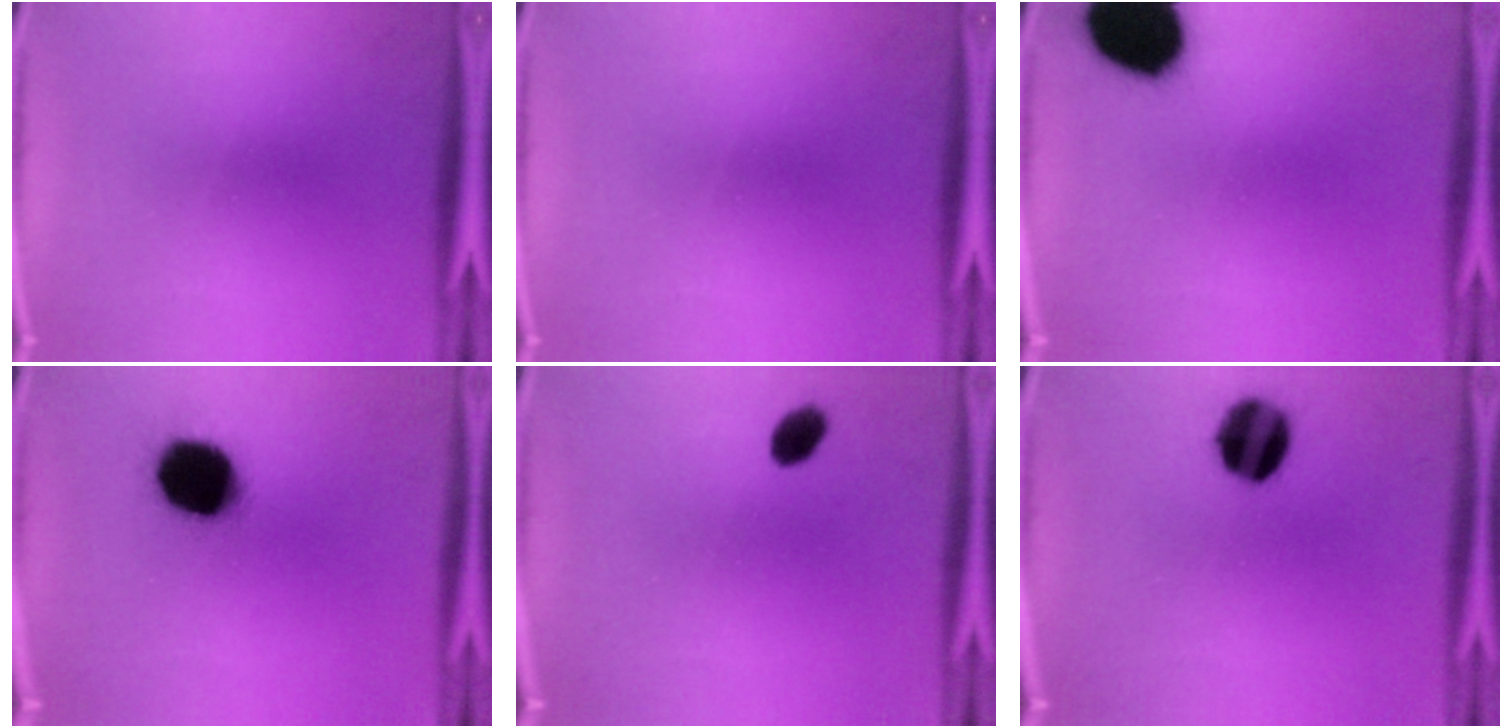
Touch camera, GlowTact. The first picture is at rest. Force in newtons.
{"total": 0.0}
{"total": 19.7}
{"total": 17.1}
{"total": 3.7}
{"total": 13.0}